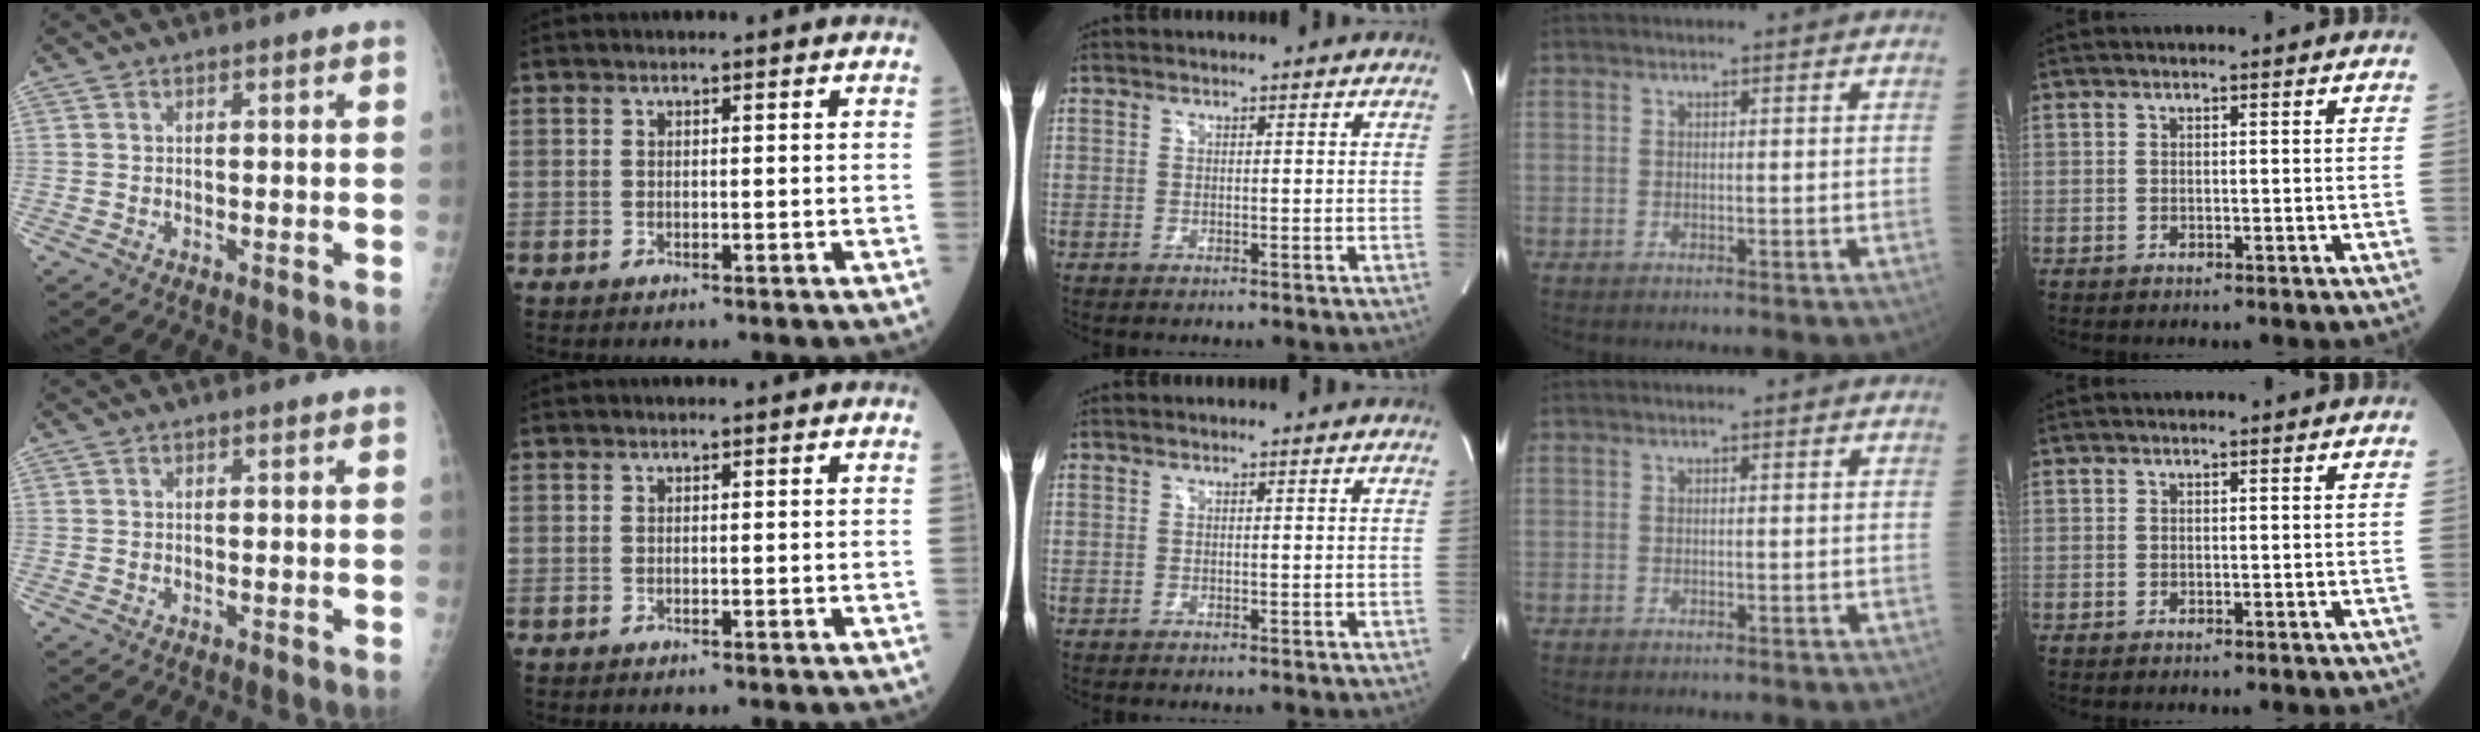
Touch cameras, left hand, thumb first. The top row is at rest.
{}